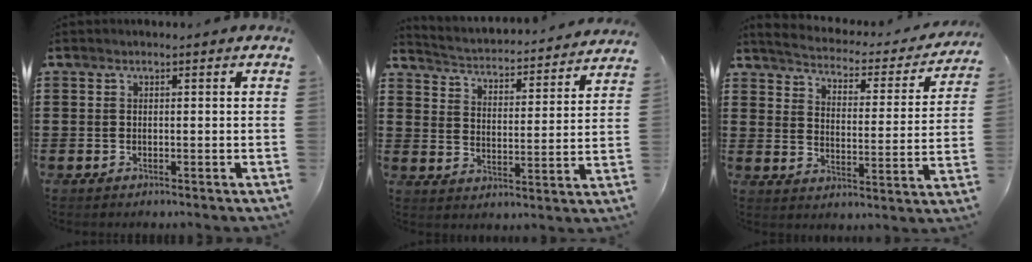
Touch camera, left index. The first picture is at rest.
{"total": 2.7, "force": [2.7, -0.2, -0.1], "torque": [-0.021, -0.033, 0.035]}
{"total": 2.8, "force": [2.8, 0.3, 0.5], "torque": [-0.033, -0.028, 0.038]}